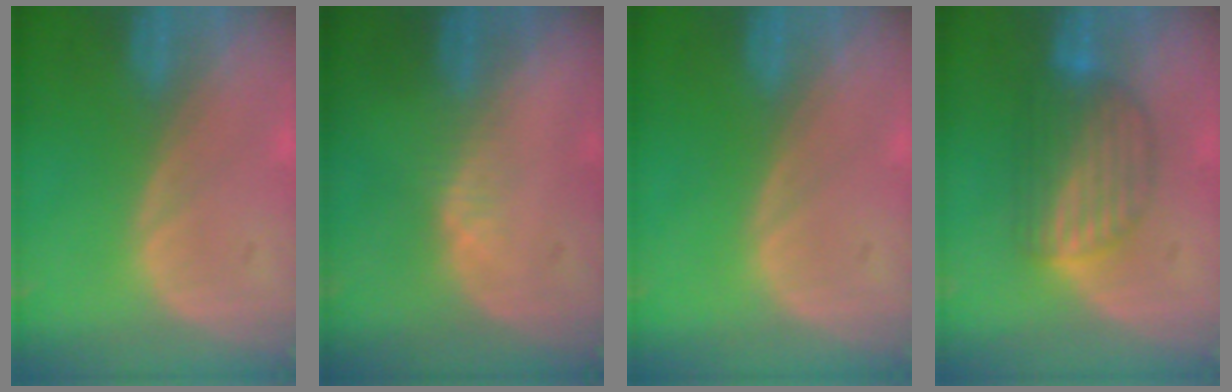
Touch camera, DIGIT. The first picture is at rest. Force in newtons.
{"total": 1.4, "press": 1.2, "slide": 0.7}
{"total": 0.0}
{"total": 6.4, "press": 6.4, "slide": 0.2}